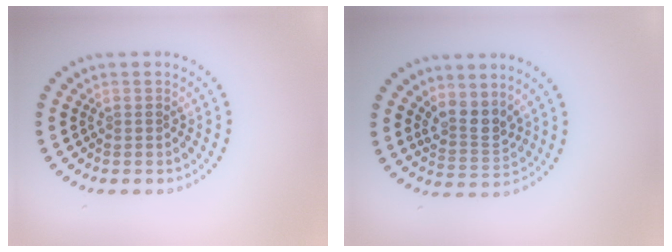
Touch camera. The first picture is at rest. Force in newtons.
{"total": 2.7, "press": 2.3, "slide": 1.5}